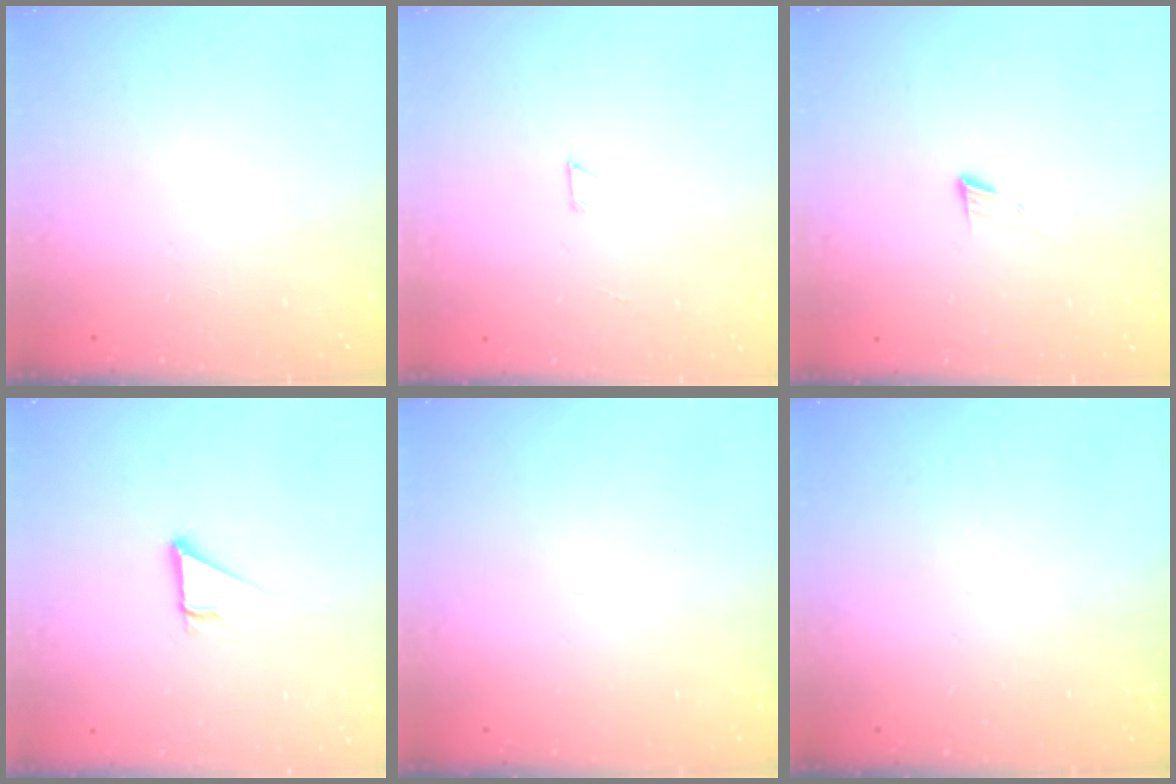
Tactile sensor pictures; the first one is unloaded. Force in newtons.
{"total": 2.0, "press": 2.0, "slide": 0.0}
{"total": 5.0, "press": 4.9, "slide": 0.5}
{"total": 3.0, "press": 3.0, "slide": 0.1}
{"total": 0.0}
{"total": 0.0}